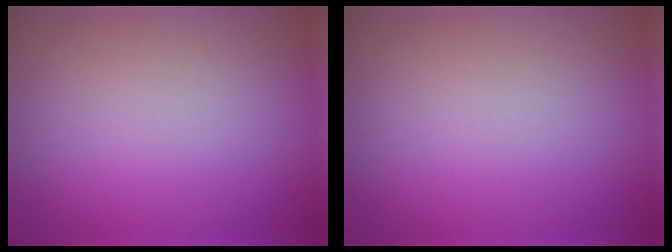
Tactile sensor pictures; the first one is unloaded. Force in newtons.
{"total": 0.0}